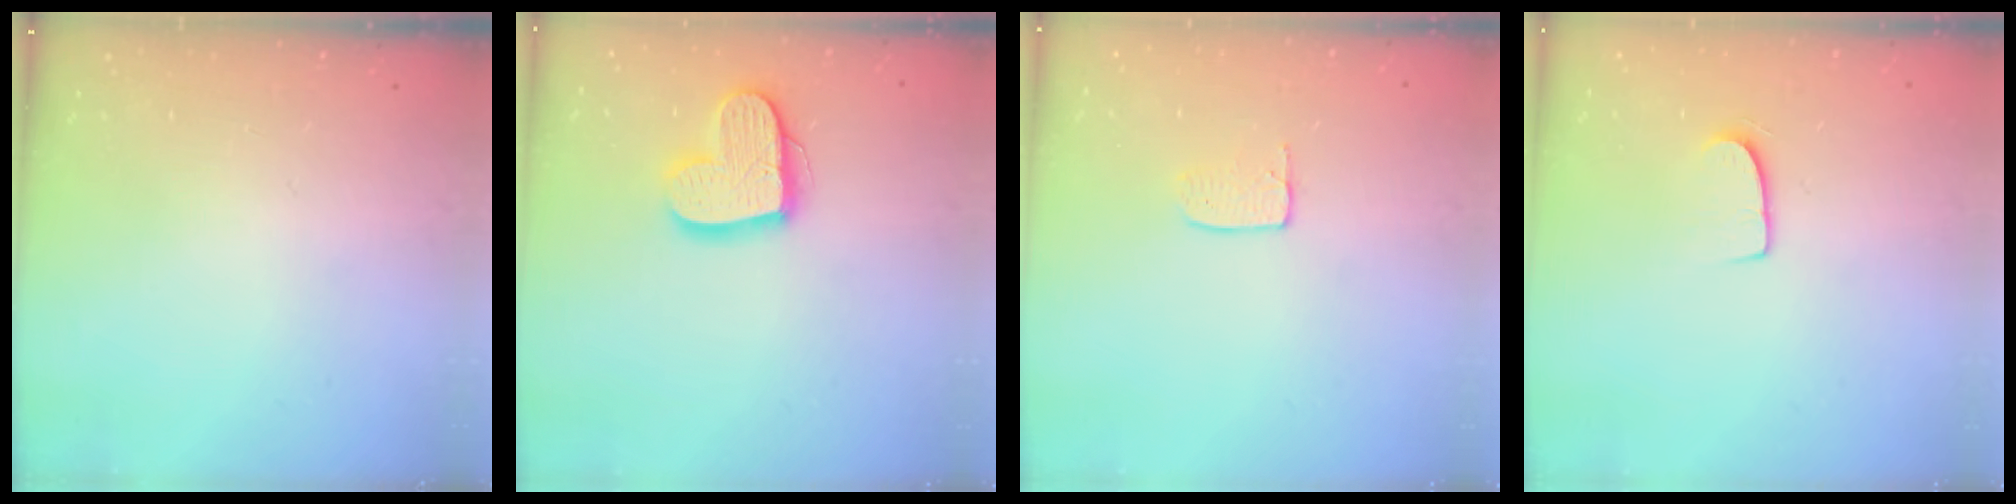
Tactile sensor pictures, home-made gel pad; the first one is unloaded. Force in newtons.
{"total": 15.0, "press": 14.9, "slide": 1.1}
{"total": 3.6, "press": 3.6, "slide": 0.2}
{"total": 7.1, "press": 7.1, "slide": 0.5}